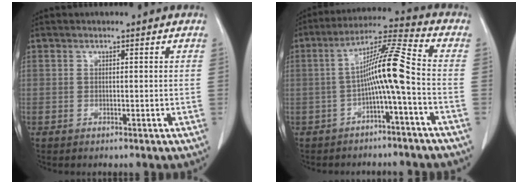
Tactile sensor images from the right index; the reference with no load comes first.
{"total": 9.2, "force": [-2.1, -0.8, 8.9], "torque": [-0.155, 0.024, -0.041]}